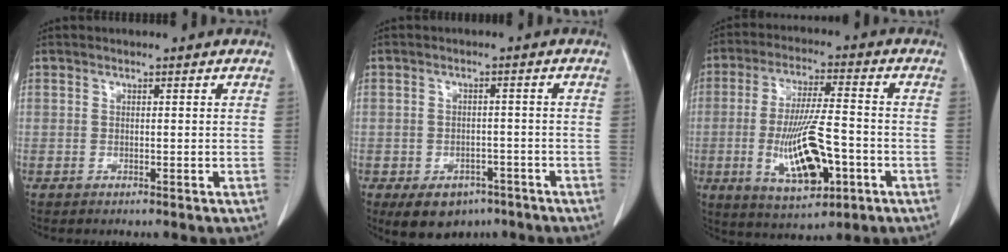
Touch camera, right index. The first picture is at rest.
{"total": 7.0, "force": [-4.4, 4.5, 2.9], "torque": [-0.042, 0.005, -0.055]}
{"total": 12.8, "force": [-3.5, 3.4, 11.8], "torque": [-0.223, -0.006, -0.050]}